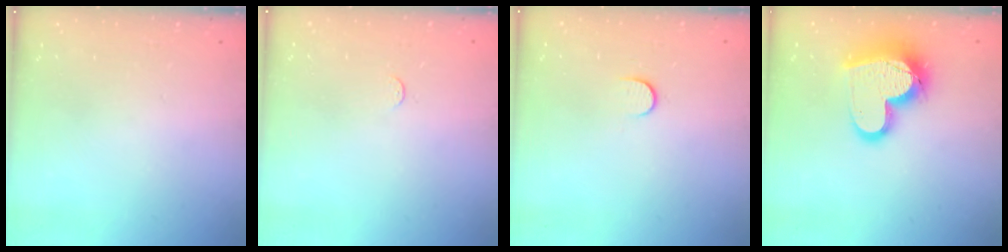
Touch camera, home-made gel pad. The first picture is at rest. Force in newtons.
{"total": 2.7, "press": 2.7, "slide": 0.2}
{"total": 4.9, "press": 4.8, "slide": 0.6}
{"total": 15.9, "press": 15.9, "slide": 1.3}